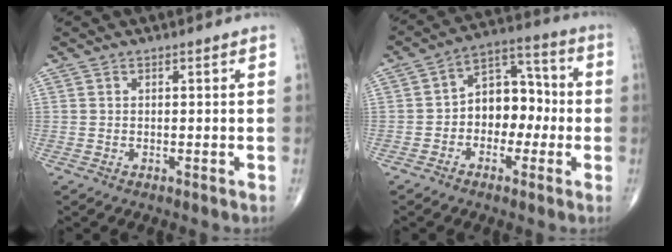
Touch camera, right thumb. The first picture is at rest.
{"total": 10.3, "force": [-1.5, 7.4, 7.0], "torque": [-0.065, 0.044, -0.038]}